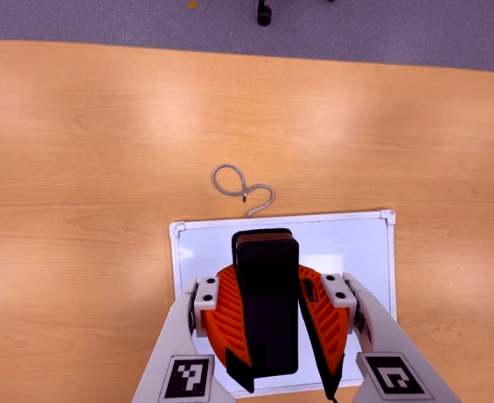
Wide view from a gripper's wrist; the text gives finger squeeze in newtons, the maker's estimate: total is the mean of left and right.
{"total": 9.9, "left": 10.3, "right": 9.5}